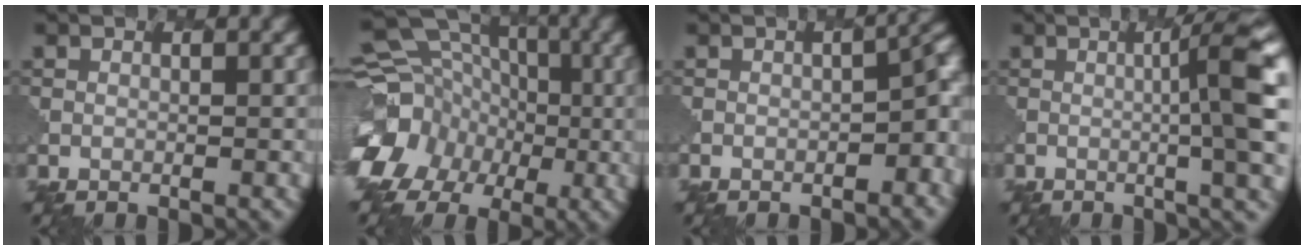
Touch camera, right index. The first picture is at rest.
{"total": 15.4, "force": [-3.6, 13.8, 5.6], "torque": [-0.137, 0.001, -0.088]}
{"total": 5.7, "force": [-2.7, 2.3, 4.4], "torque": [-0.045, 0.004, -0.032]}
{"total": 8.9, "force": [-0.1, 1.4, 8.8], "torque": [-0.115, 0.008, 0.003]}